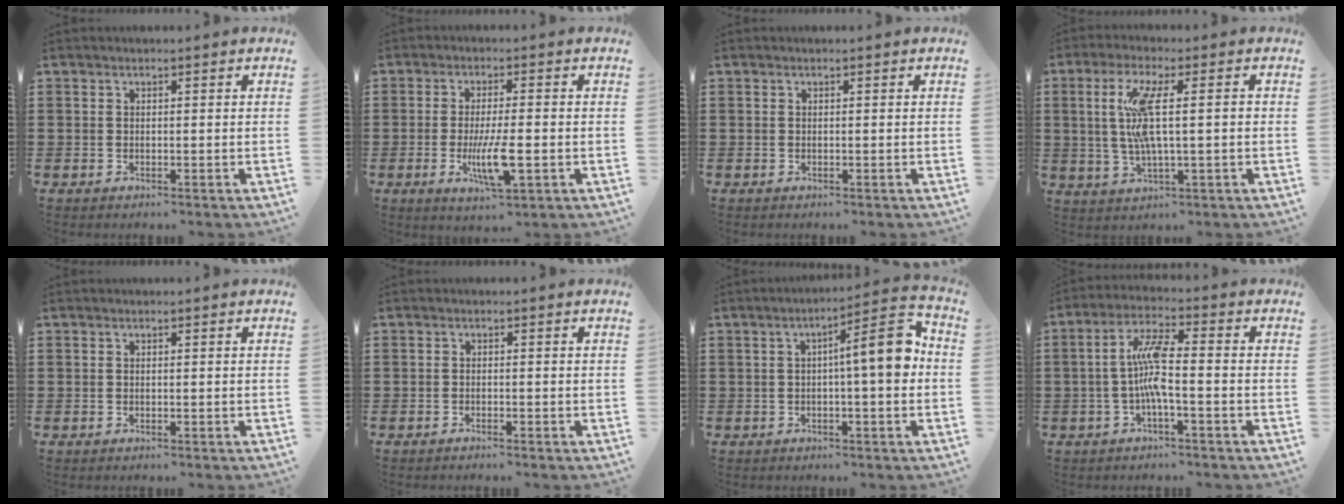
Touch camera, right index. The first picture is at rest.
{"total": 7.3, "force": [-1.9, 1.7, 6.9], "torque": [-0.140, -0.015, -0.035]}
{"total": 0.0}
{"total": 8.4, "force": [0.9, 1.3, 8.2], "torque": [-0.173, -0.008, 0.005]}
{"total": 0.0}
{"total": 0.7, "force": [-0.7, 0.0, 0.2], "torque": [-0.005, -0.003, -0.013]}
{"total": 9.3, "force": [0.8, 1.7, 9.1], "torque": [-0.137, -0.004, 0.003]}
{"total": 6.9, "force": [-1.0, 1.3, 6.7], "torque": [-0.143, -0.002, -0.027]}